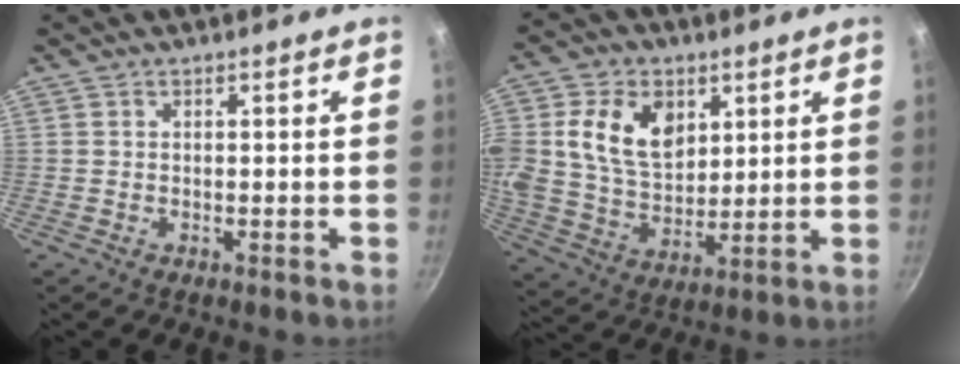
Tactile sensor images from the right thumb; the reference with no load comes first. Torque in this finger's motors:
{"motor_torque": [2.44, 2.57, 2.35, 0.14, 0.85]}